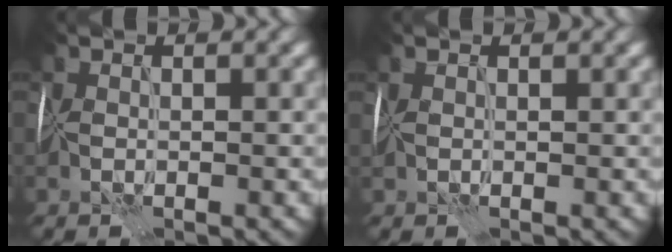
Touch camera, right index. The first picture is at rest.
{"total": 1.3, "force": [0.8, 0.5, 0.8], "torque": [-0.009, 0.004, 0.014]}